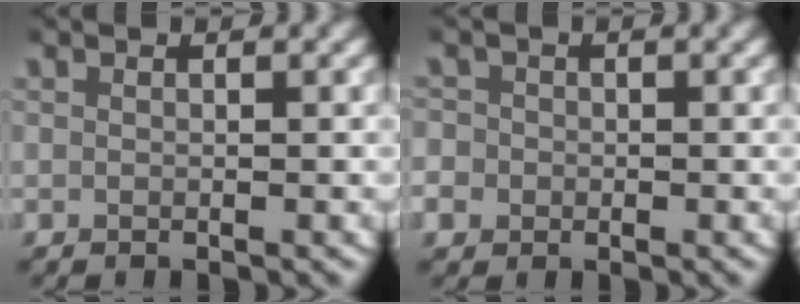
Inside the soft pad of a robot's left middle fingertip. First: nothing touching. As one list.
[{"total": 3.7, "force": [-0.7, 3.5, 0.8], "torque": [-0.031, -0.008, -0.019]}]